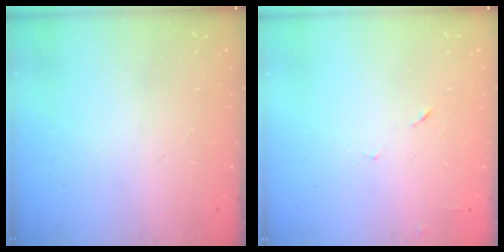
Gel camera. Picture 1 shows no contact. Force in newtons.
{"total": 3.9, "press": 3.8, "slide": 0.9}